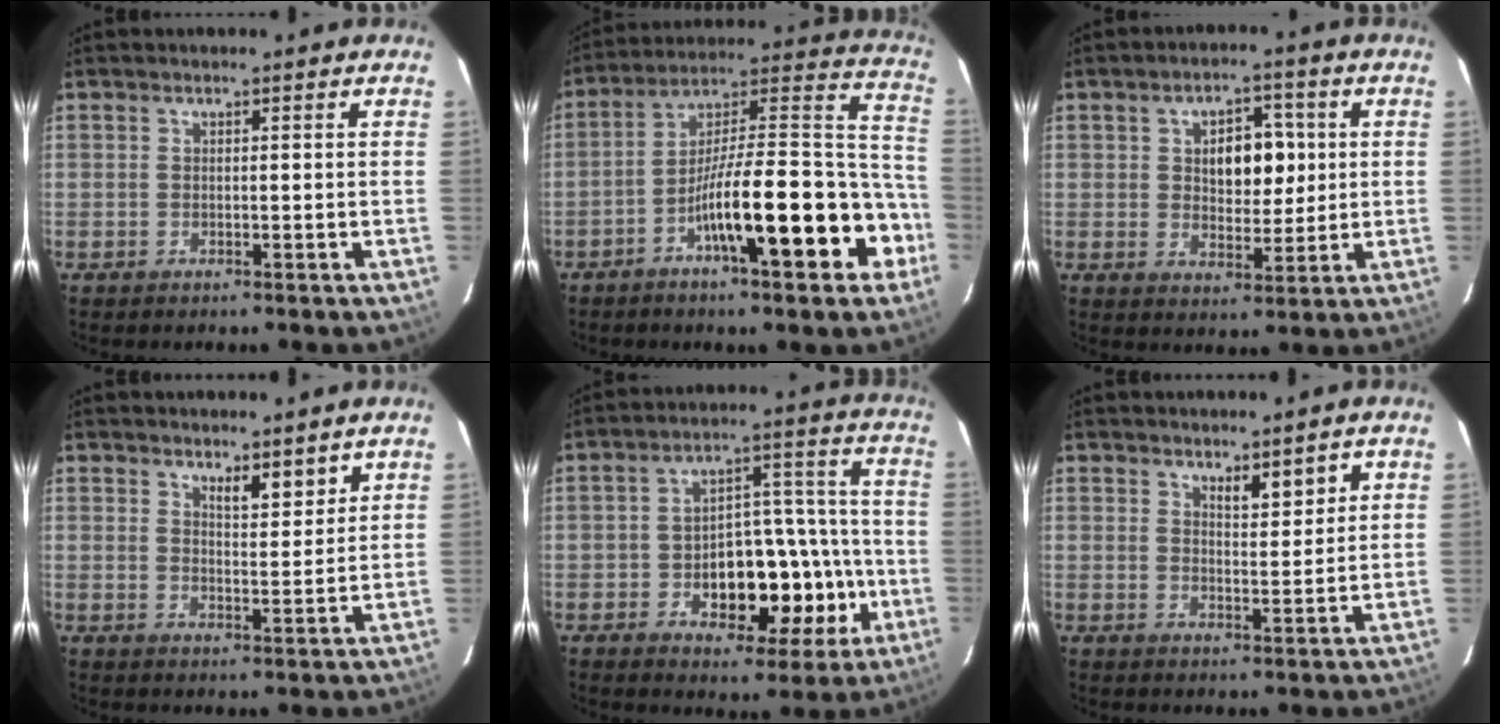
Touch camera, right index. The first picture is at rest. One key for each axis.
{"total": 20.4, "fx": -8.3, "fy": 3.6, "fz": 18.2, "tx": -0.246, "ty": 0.030, "tz": -0.123}
{"total": 7.5, "fx": 1.5, "fy": 4.2, "fz": 6.1, "tx": -0.089, "ty": 0.014, "tz": 0.030}
{"total": 3.8, "fx": 3.0, "fy": 1.0, "fz": 2.2, "tx": -0.035, "ty": -0.011, "tz": 0.051}
{"total": 15.3, "fx": -4.2, "fy": 7.3, "fz": 12.7, "tx": -0.168, "ty": 0.038, "tz": -0.047}
{"total": 3.7, "fx": 2.4, "fy": 1.0, "fz": 2.7, "tx": -0.044, "ty": -0.005, "tz": 0.042}